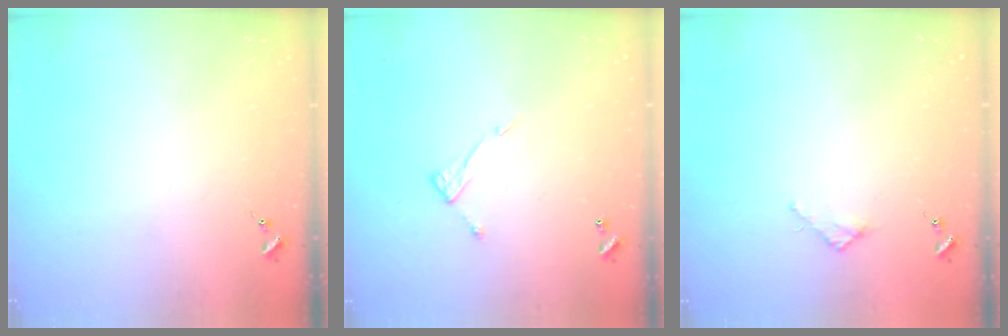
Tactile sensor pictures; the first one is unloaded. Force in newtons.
{"total": 7.0, "press": 7.0, "slide": 0.4}
{"total": 2.4, "press": 2.3, "slide": 0.3}